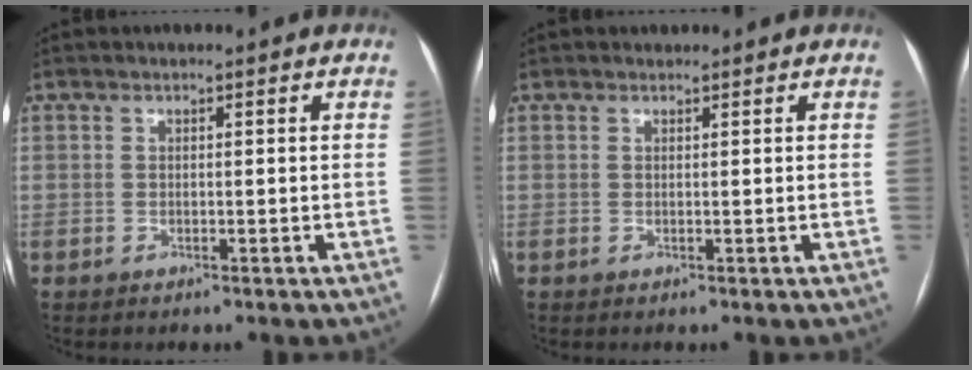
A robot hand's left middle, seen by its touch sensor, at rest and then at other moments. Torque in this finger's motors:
{"motor_torque": [-0.04, 0.01, 0.06, -0.01]}